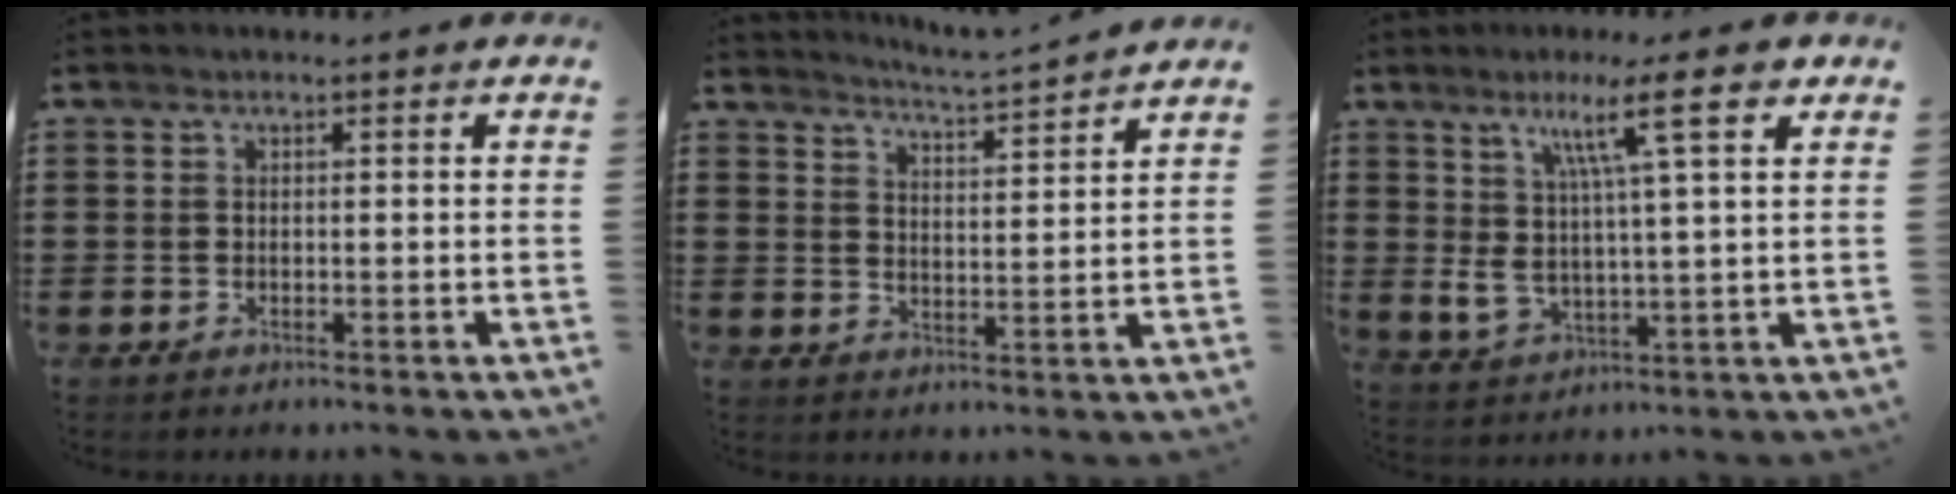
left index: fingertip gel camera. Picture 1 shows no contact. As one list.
[{"total": 3.6, "force": [3.5, -1.1, 0.3], "torque": [-0.022, -0.030, 0.056]}, {"total": 12.3, "force": [6.1, 2.6, 10.3], "torque": [-0.185, -0.015, 0.096]}]